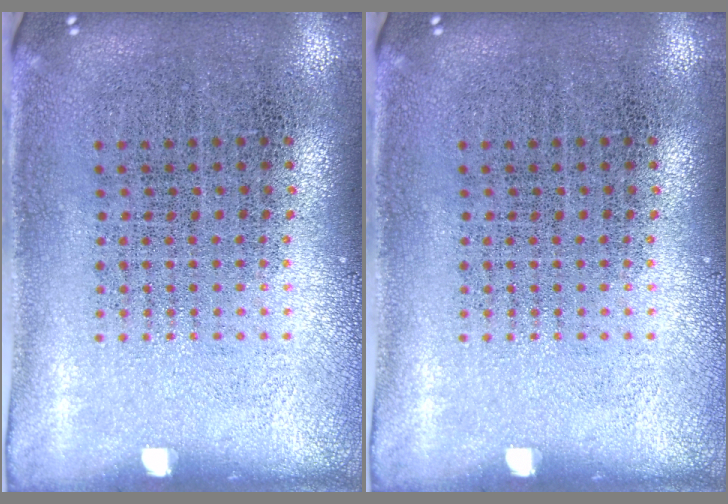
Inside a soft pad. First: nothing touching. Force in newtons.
{"total": 0.0}